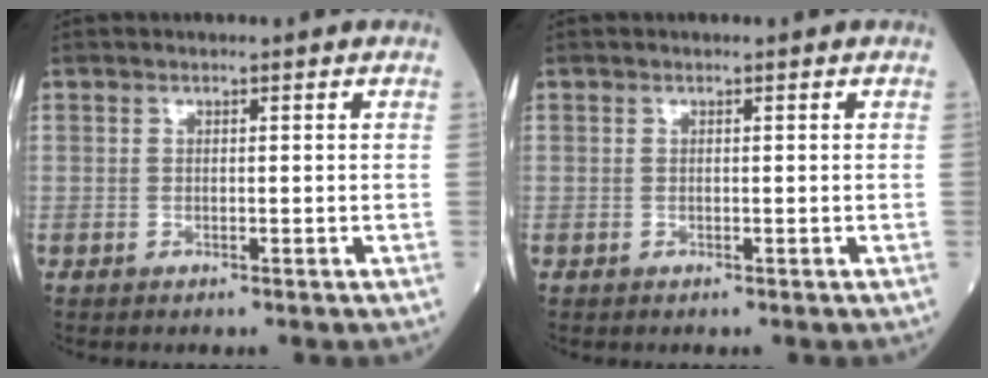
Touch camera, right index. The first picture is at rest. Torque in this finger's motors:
{"motor_torque": [0.00, 0.00, 0.00, 0.00]}